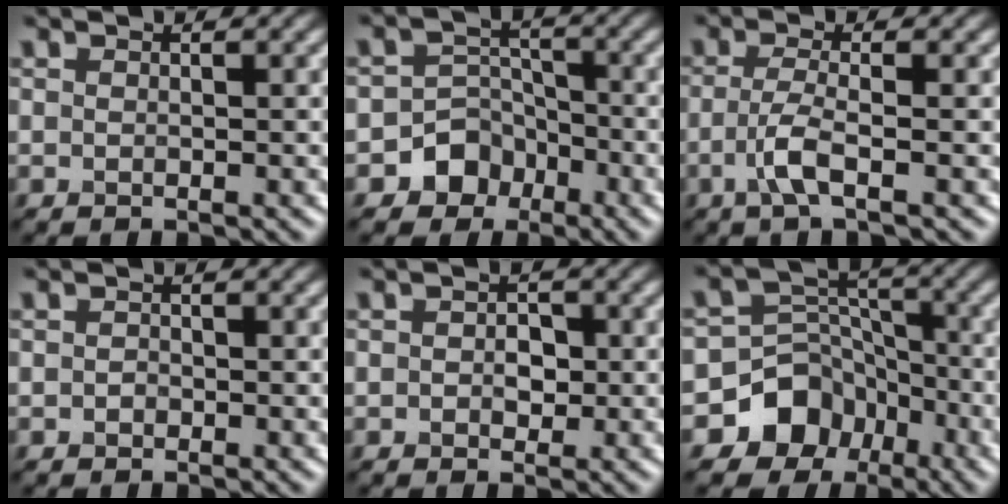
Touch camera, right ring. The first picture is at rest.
{"total": 5.2, "force": [-2.9, 4.3, 0.8], "torque": [0.021, 0.002, -0.069]}
{"total": 2.8, "force": [-1.0, 0.6, 2.6], "torque": [-0.057, 0.000, -0.027]}
{"total": 0.6, "force": [-0.2, 0.5, 0.2], "torque": [-0.001, -0.004, -0.004]}
{"total": 1.8, "force": [0.0, 1.3, 1.2], "torque": [-0.016, -0.001, -0.003]}
{"total": 8.6, "force": [-5.1, 6.8, 1.6], "torque": [-0.007, 0.008, -0.105]}